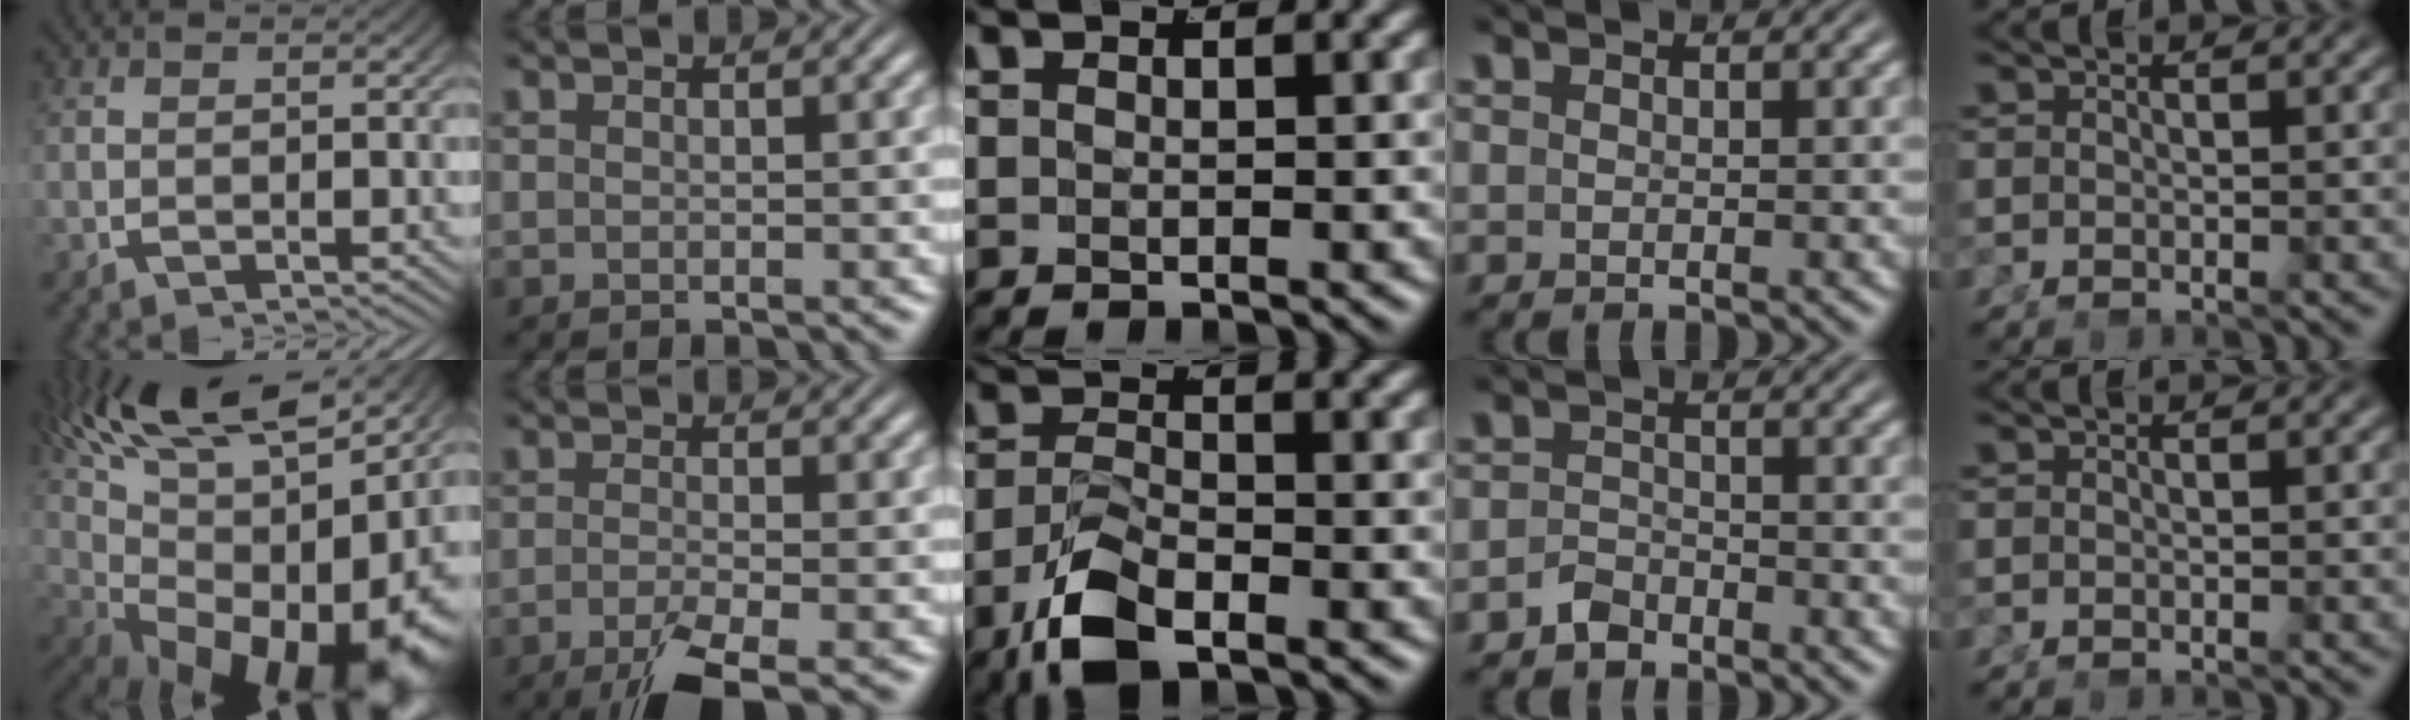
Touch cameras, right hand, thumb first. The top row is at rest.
{"thumb": {"total": 19.1, "force": [-0.1, 10.7, 15.9], "torque": [-0.268, -0.040, 0.027]}, "index": {"total": 4.4, "force": [-2.9, 1.0, 3.2], "torque": [-0.060, -0.020, -0.040]}, "middle": {"total": 5.1, "force": [-3.2, 1.9, 3.4], "torque": [-0.065, -0.012, -0.049]}, "ring": {"total": 2.3, "force": [-2.2, 0.7, 0.1], "torque": [-0.006, -0.009, -0.037]}}